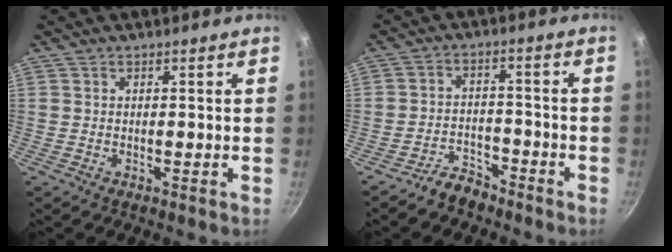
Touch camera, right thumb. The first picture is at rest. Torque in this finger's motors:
{"motor_torque": [-0.24, -0.05, -0.14, -0.03, 0.00]}